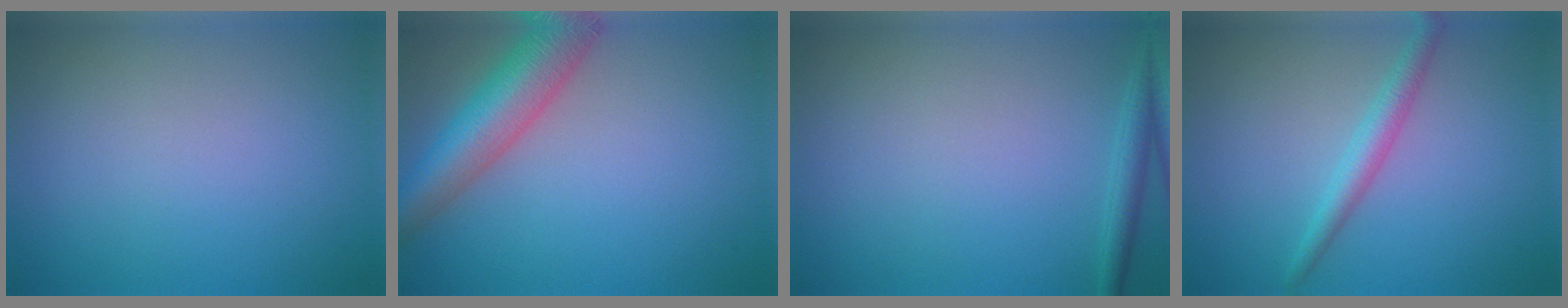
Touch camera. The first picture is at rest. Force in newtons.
{"total": 6.8, "press": 6.8, "slide": 0.3}
{"total": 1.6, "press": 1.6, "slide": 0.1}
{"total": 2.3, "press": 2.3, "slide": 0.0}